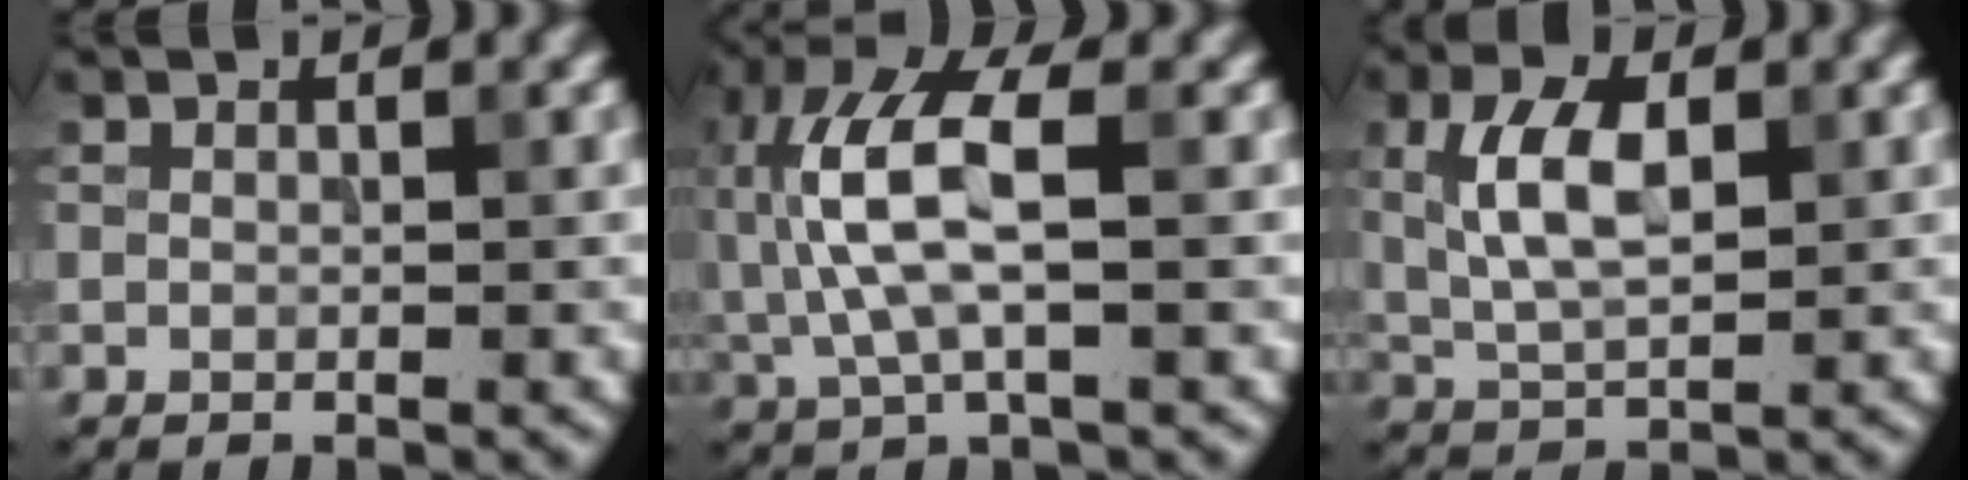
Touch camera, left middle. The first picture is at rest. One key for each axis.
{"total": 7.5, "fx": 0.4, "fy": 2.9, "fz": 6.9, "tx": -0.161, "ty": 0.016, "tz": 0.005}
{"total": 5.4, "fx": 1.0, "fy": 2.6, "fz": 4.6, "tx": -0.097, "ty": 0.006, "tz": 0.021}